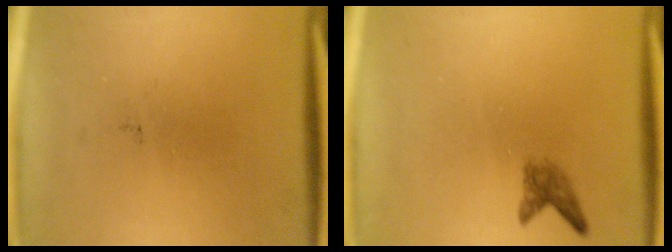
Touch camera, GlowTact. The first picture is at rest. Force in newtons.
{"total": 1.8}